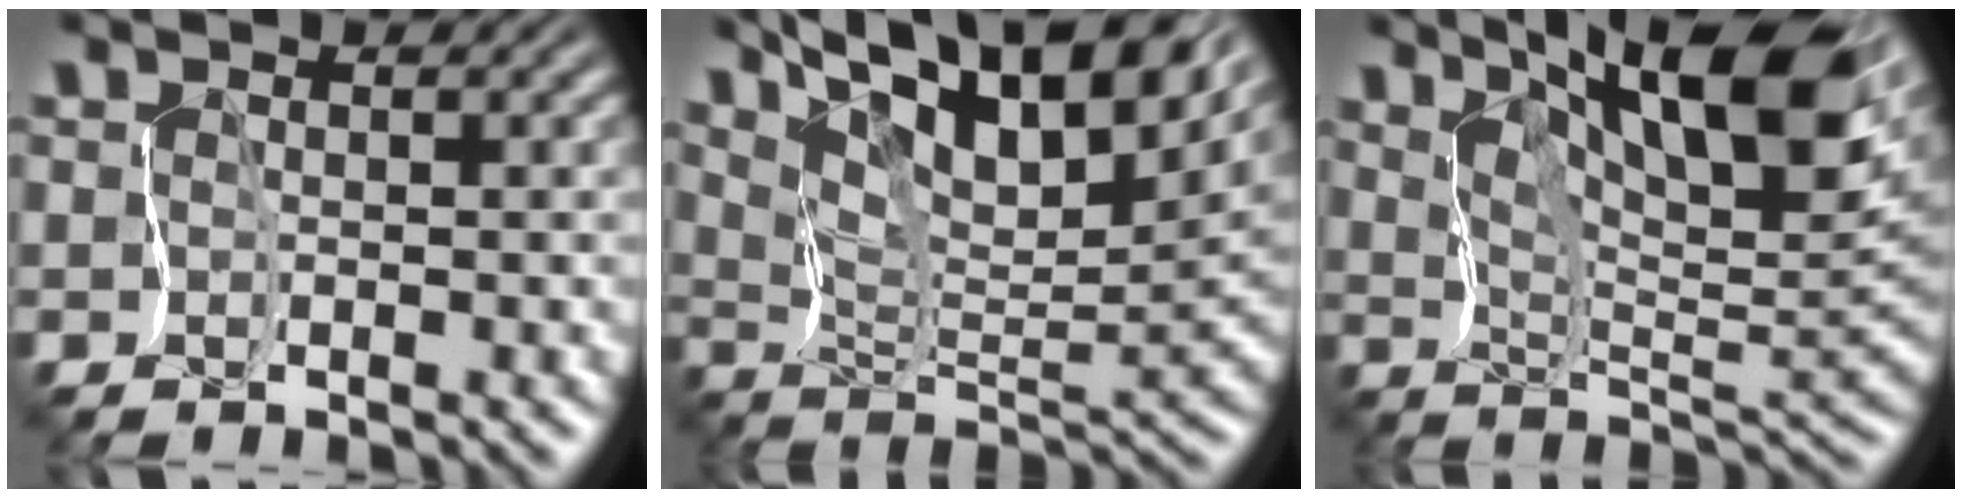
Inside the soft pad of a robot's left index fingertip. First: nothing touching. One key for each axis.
{"total": 12.8, "fx": 8.5, "fy": 4.4, "fz": 8.4, "tx": -0.127, "ty": 0.012, "tz": 0.125}
{"total": 12.1, "fx": 7.1, "fy": 3.1, "fz": 9.4, "tx": -0.146, "ty": 0.009, "tz": 0.120}